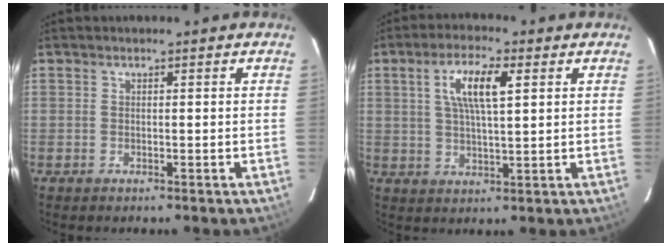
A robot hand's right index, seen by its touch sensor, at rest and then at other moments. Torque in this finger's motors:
{"motor_torque": [0.68, 0.55, 0.24, 0.11]}